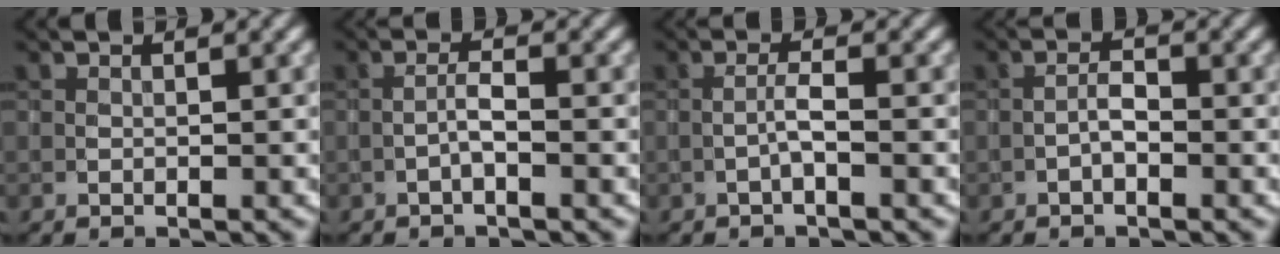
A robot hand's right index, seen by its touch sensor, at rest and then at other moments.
{"total": 1.5, "force": [-0.7, 0.1, 1.3], "torque": [-0.024, 0.007, -0.016]}
{"total": 1.5, "force": [-0.7, 0.0, 1.3], "torque": [-0.026, 0.007, -0.014]}
{"total": 1.4, "force": [-0.7, 0.4, 1.1], "torque": [-0.023, 0.006, -0.016]}